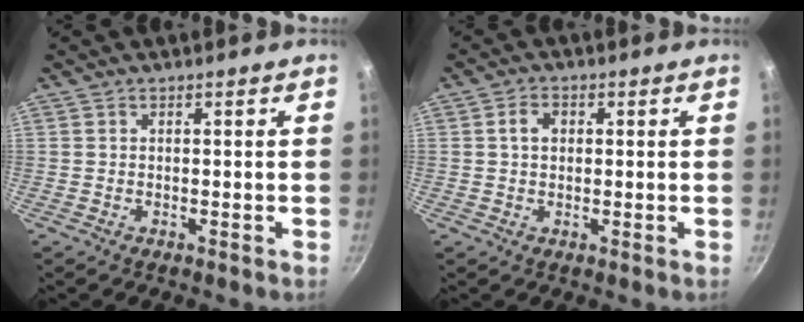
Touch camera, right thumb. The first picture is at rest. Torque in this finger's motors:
{"motor_torque": [0.10, 1.19, 0.54, 0.00, 0.02]}